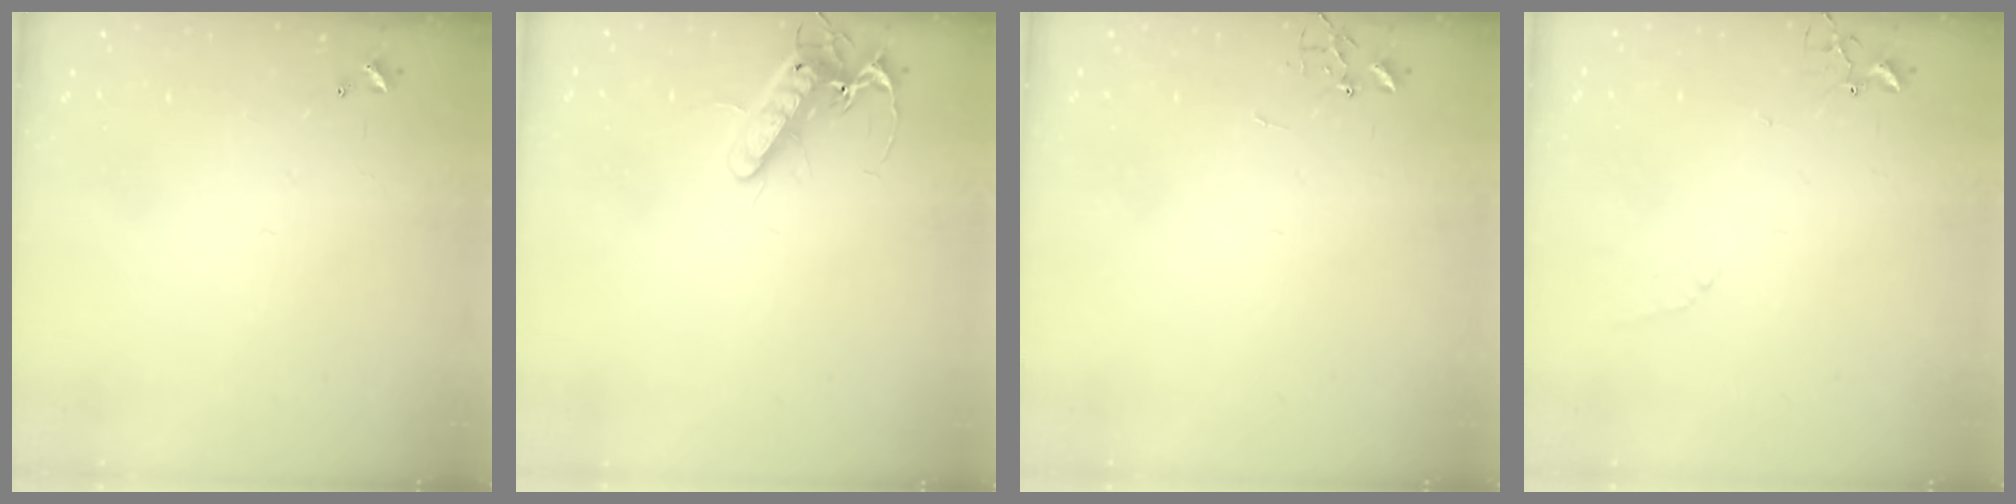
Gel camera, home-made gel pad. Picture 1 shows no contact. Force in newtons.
{"total": 13.9, "press": 13.8, "slide": 1.7}
{"total": 0.0}
{"total": 5.0, "press": 4.9, "slide": 0.7}